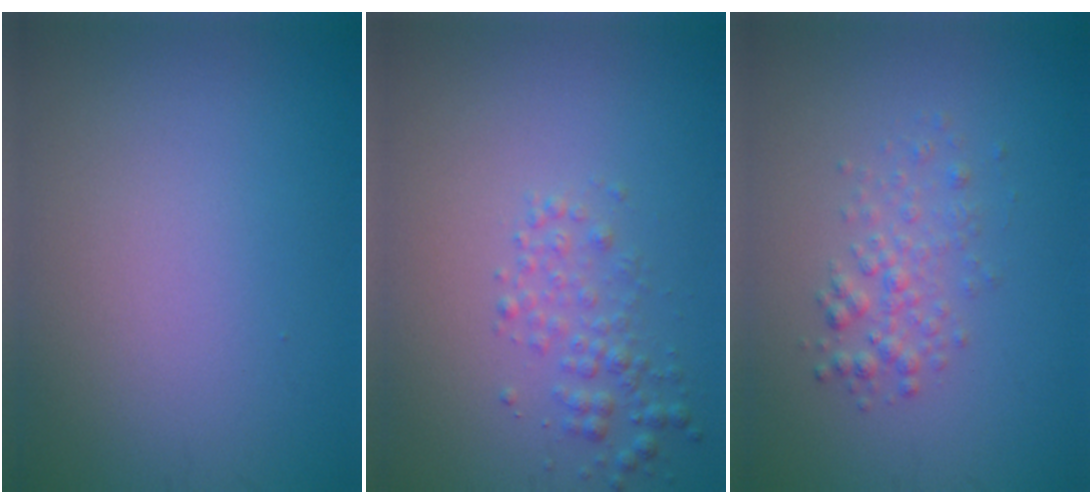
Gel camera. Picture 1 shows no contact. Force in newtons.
{"total": 2.1, "press": 2.1, "slide": 0.1}
{"total": 2.0, "press": 2.0, "slide": 0.1}